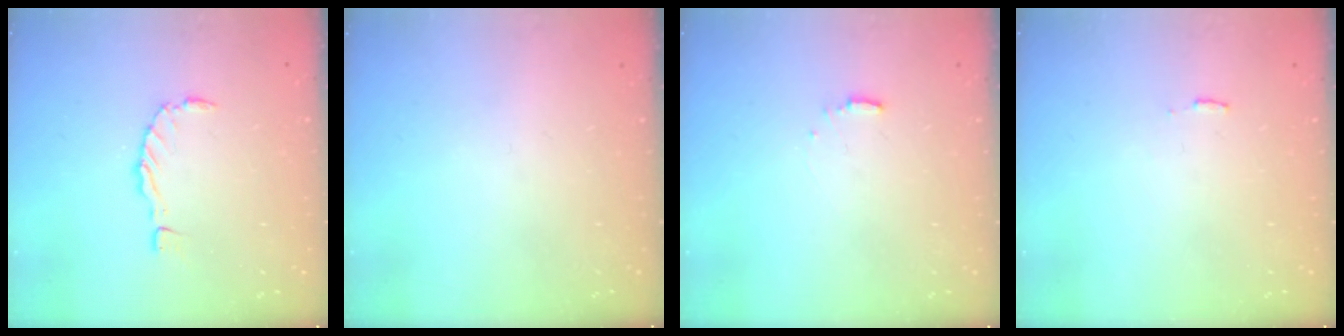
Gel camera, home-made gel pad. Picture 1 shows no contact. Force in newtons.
{"total": 0.0}
{"total": 6.0, "press": 6.0, "slide": 0.6}
{"total": 3.0, "press": 3.0, "slide": 0.2}